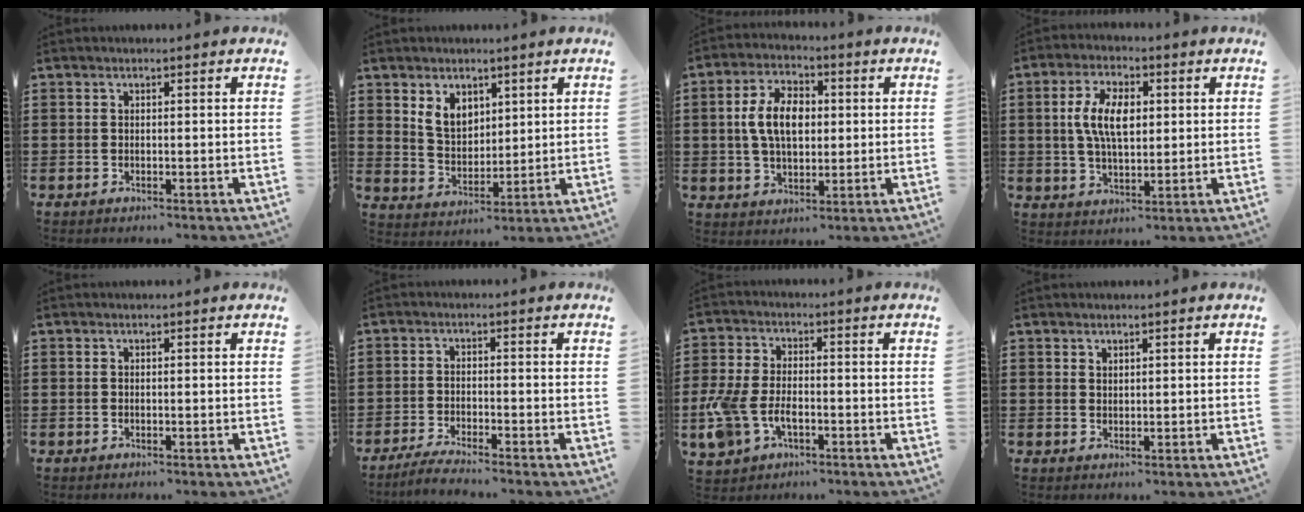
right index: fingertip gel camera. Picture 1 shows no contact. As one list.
[{"total": 5.3, "force": [3.0, 3.8, 2.2], "torque": [-0.061, 0.012, 0.055]}, {"total": 8.3, "force": [0.7, 5.0, 6.6], "torque": [-0.146, 0.009, 0.003]}, {"total": 8.0, "force": [1.2, 4.1, 6.7], "torque": [-0.142, 0.013, 0.017]}, {"total": 0.0}, {"total": 3.0, "force": [-2.8, -0.3, 0.9], "torque": [-0.021, -0.002, -0.058]}, {"total": 6.2, "force": [-2.1, 3.7, 4.5], "torque": [-0.120, 0.000, -0.046]}, {"total": 1.3, "force": [1.1, 0.6, 0.0], "torque": [-0.003, 0.002, 0.022]}]